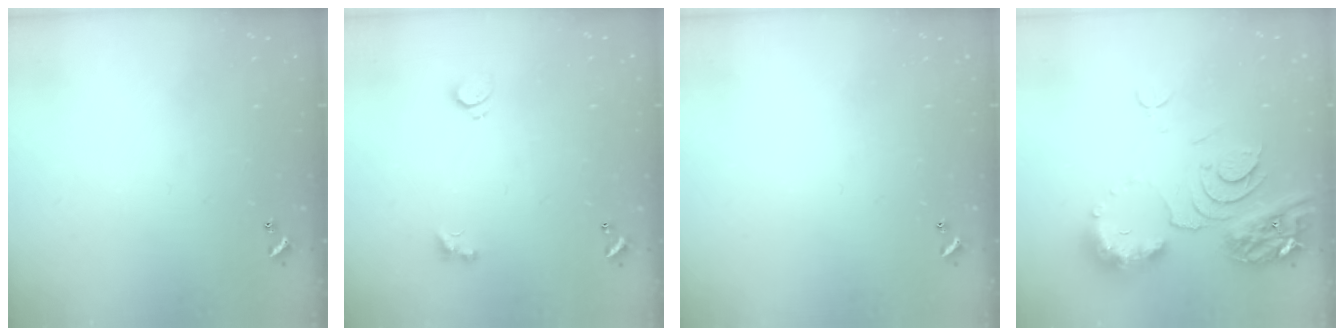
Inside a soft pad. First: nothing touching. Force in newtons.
{"total": 3.1, "press": 2.8, "slide": 1.3}
{"total": 0.0}
{"total": 11.1, "press": 11.0, "slide": 1.3}